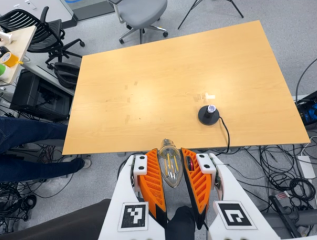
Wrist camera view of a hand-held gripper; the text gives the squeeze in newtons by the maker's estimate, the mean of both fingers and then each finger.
{"total": 12.3, "left": 13.8, "right": 10.8}